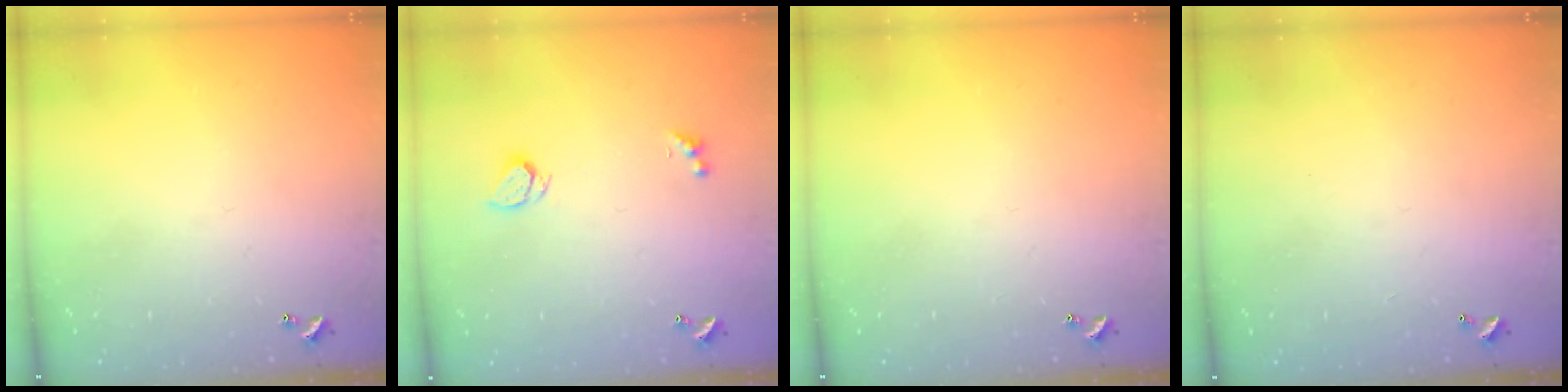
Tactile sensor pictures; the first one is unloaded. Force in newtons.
{"total": 2.4, "press": 2.3, "slide": 0.6}
{"total": 0.0}
{"total": 2.8, "press": 2.8, "slide": 0.1}